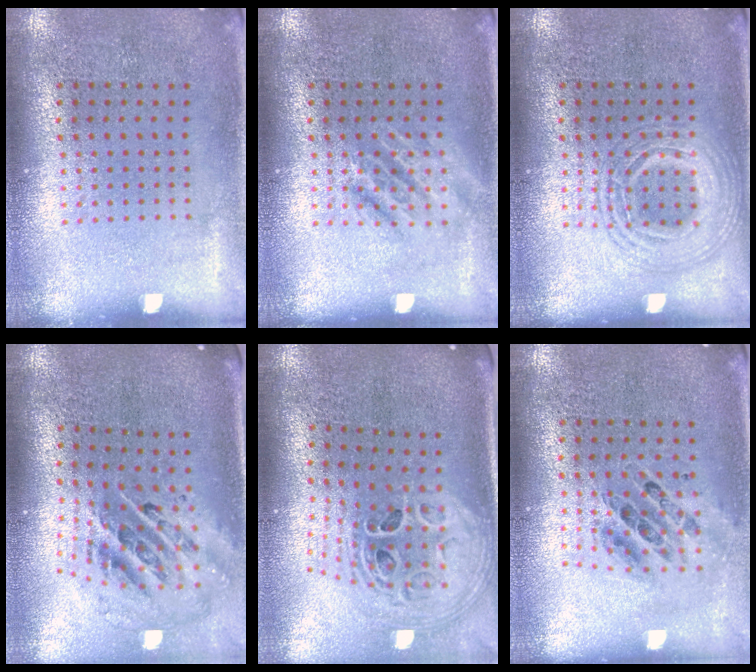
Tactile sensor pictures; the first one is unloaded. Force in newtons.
{"total": 2.0, "press": 2.0, "slide": 0.3}
{"total": 2.8, "press": 2.8, "slide": 0.4}
{"total": 2.2, "press": 1.6, "slide": 1.5}
{"total": 2.9, "press": 2.0, "slide": 2.0}
{"total": 0.8, "press": 0.8, "slide": 0.1}